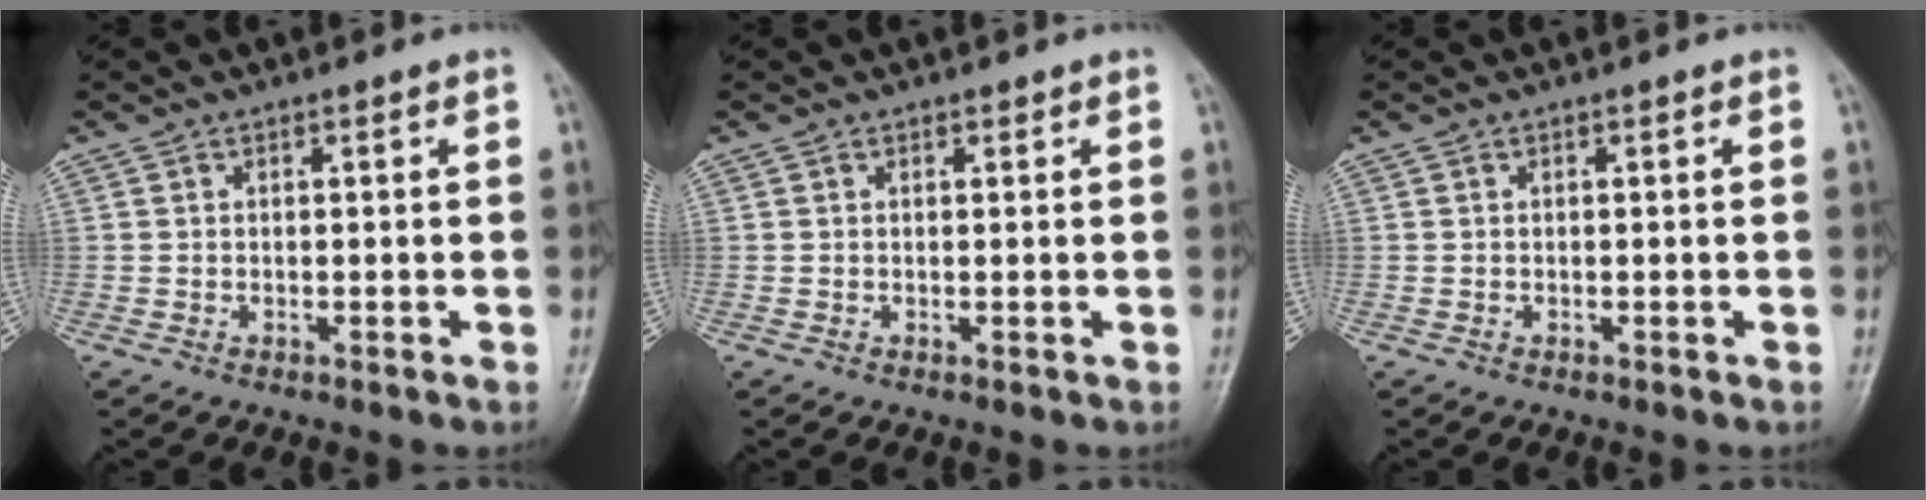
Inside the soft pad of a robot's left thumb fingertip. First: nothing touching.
{"total": 0.7, "force": [0.5, 0.4, 0.2], "torque": [0.001, -0.004, 0.005]}
{"total": 0.0}